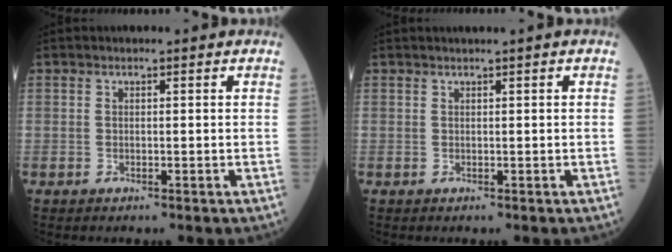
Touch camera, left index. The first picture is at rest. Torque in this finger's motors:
{"motor_torque": [-0.29, -0.22, 0.09, 0.03]}